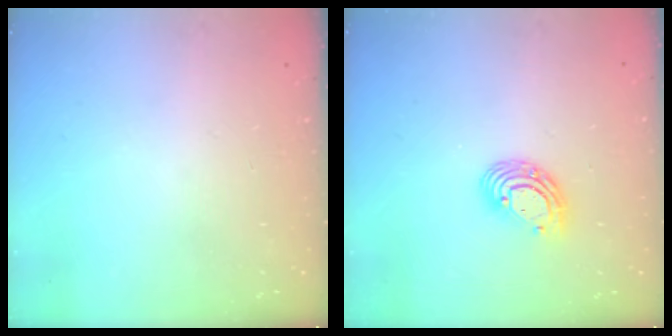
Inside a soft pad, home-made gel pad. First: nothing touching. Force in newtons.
{"total": 9.2, "press": 9.1, "slide": 1.6}